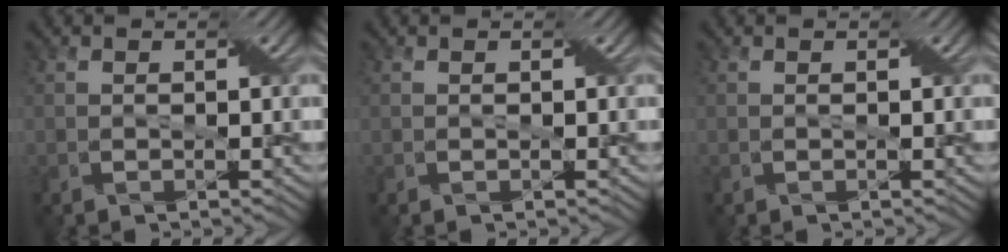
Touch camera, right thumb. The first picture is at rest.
{"total": 0.0}
{"total": 0.0}